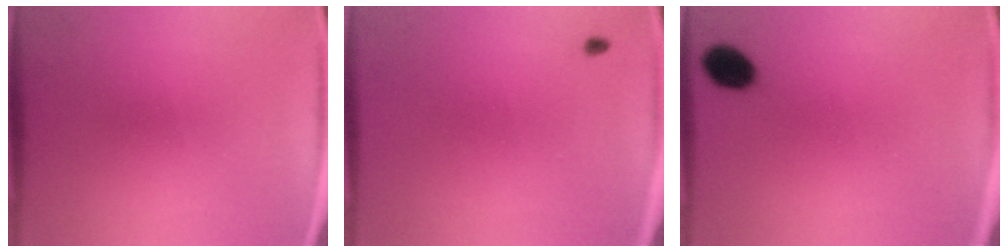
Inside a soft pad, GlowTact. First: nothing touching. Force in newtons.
{"total": 0.6}
{"total": 5.9}